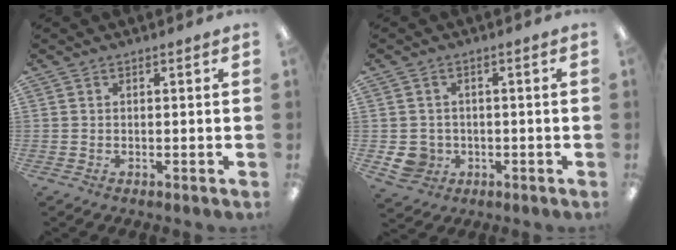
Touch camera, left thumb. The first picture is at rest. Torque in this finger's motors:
{"motor_torque": [-0.29, 0.60, 0.45, -0.32, 0.00]}